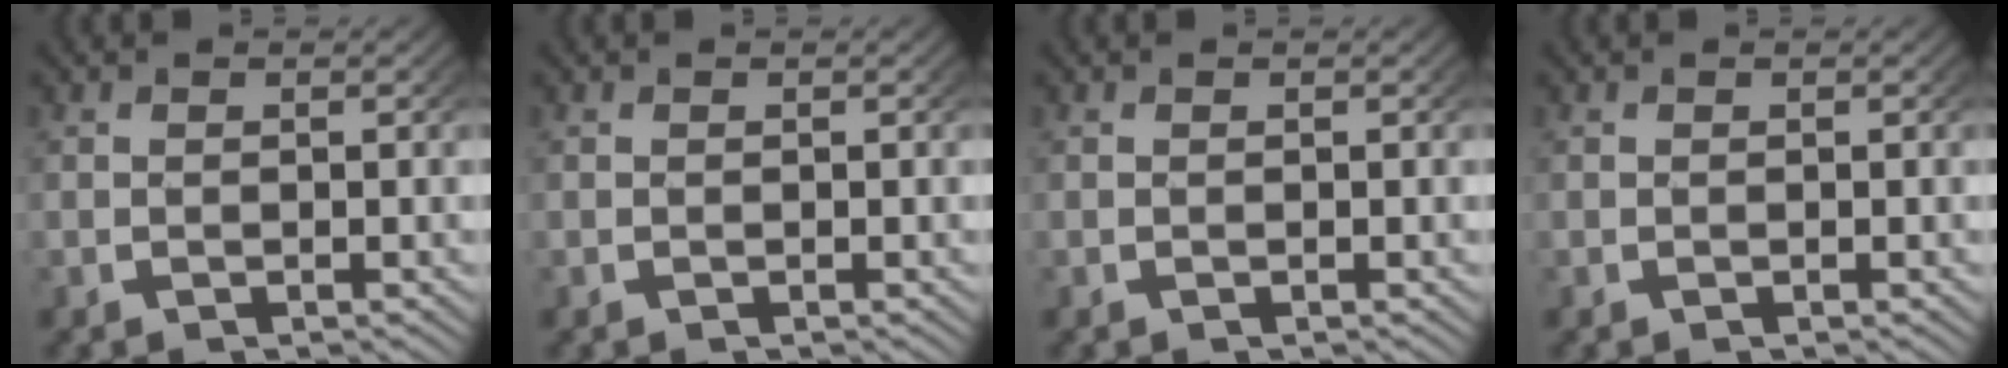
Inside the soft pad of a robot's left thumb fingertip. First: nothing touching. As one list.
[{"total": 0.0}, {"total": 0.0}, {"total": 0.0}]